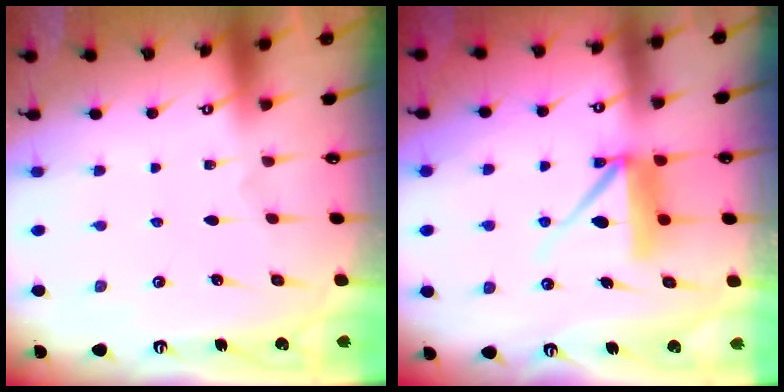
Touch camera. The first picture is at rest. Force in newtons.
{"total": 9.6, "press": 9.5, "slide": 0.9}